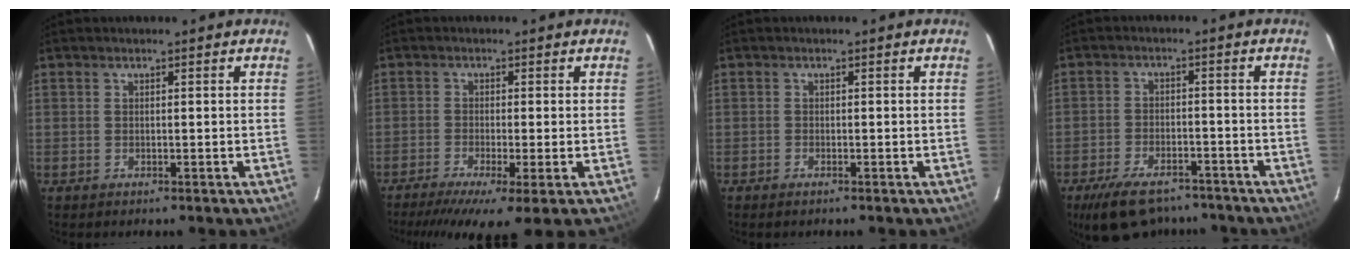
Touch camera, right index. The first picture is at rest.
{"total": 7.9, "force": [-5.0, 0.3, 6.0], "torque": [-0.127, -0.030, -0.086]}
{"total": 0.7, "force": [-0.6, 0.2, 0.2], "torque": [-0.007, -0.002, -0.013]}
{"total": 13.2, "force": [-10.1, 6.0, 6.1], "torque": [-0.139, -0.004, -0.150]}